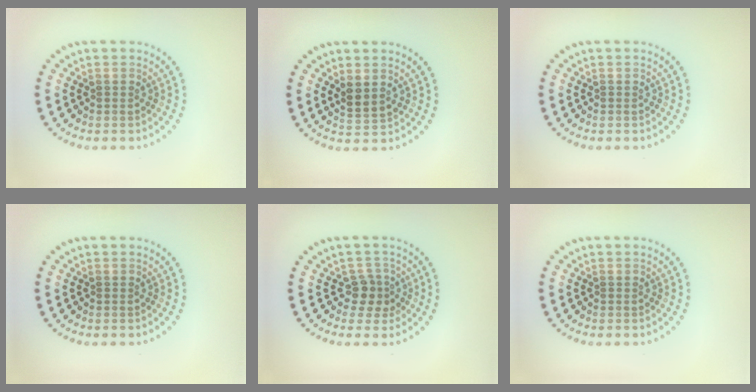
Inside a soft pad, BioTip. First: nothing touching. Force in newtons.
{"total": 1.9, "press": 1.8, "slide": 0.7}
{"total": 0.0}
{"total": 0.0}
{"total": 2.2, "press": 1.8, "slide": 1.3}
{"total": 0.0}